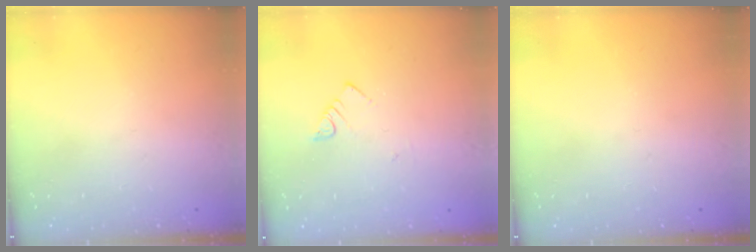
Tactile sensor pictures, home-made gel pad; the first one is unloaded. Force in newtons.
{"total": 2.6, "press": 2.6, "slide": 0.3}
{"total": 0.0}